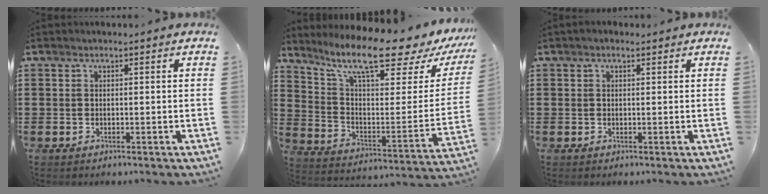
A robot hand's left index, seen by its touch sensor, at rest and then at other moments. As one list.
[{"total": 11.8, "force": [9.0, 1.5, 7.4], "torque": [-0.158, -0.067, 0.146]}, {"total": 0.7, "force": [0.3, 0.5, 0.3], "torque": [-0.007, 0.007, 0.004]}]